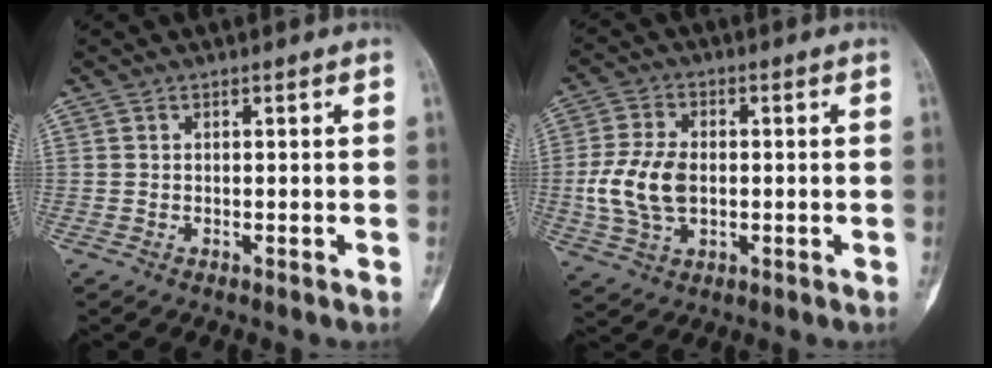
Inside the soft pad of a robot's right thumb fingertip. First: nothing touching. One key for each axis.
{"total": 10.3, "fx": -0.6, "fy": 6.5, "fz": 7.9, "tx": -0.161, "ty": 0.005, "tz": -0.011}